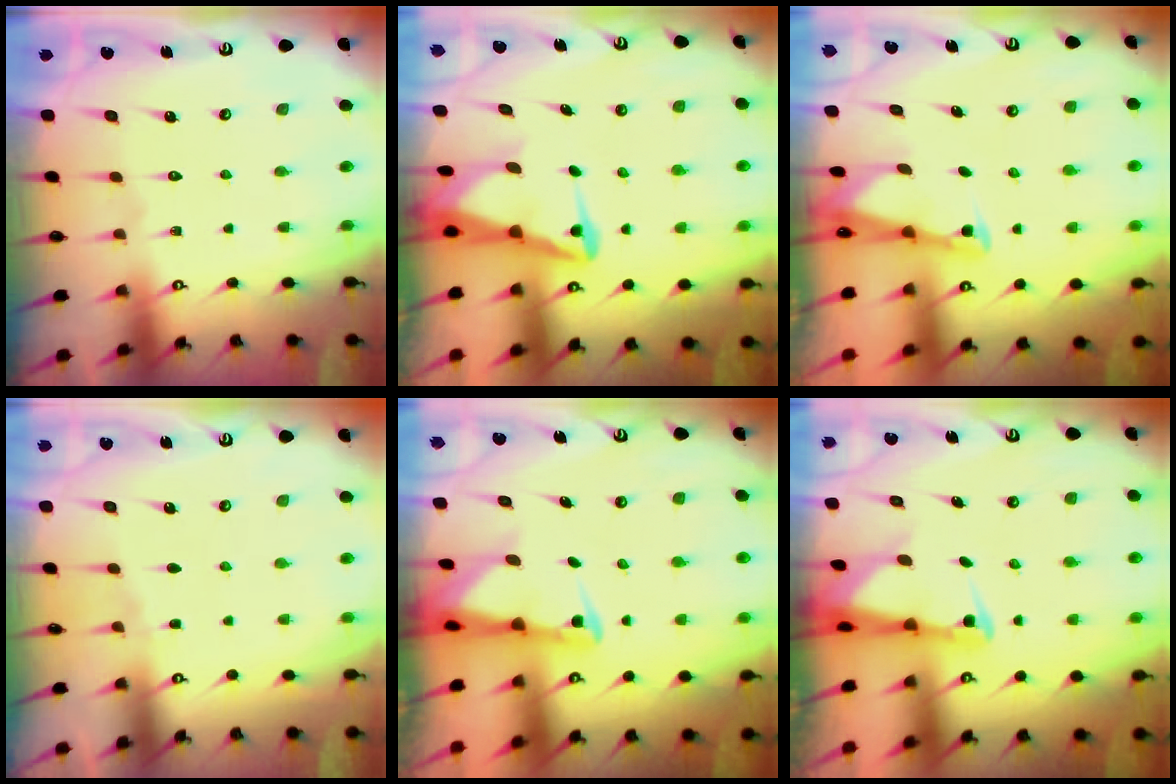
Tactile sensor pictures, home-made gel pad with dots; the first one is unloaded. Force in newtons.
{"total": 5.6, "press": 5.6, "slide": 0.6}
{"total": 2.3, "press": 2.3, "slide": 0.3}
{"total": 2.8, "press": 2.7, "slide": 0.4}
{"total": 2.5, "press": 2.5, "slide": 0.4}
{"total": 2.6, "press": 2.5, "slide": 0.5}